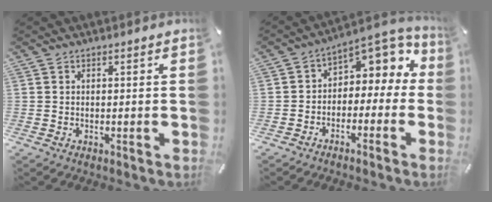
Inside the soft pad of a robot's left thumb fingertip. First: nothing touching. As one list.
[{"total": 5.4, "force": [1.7, 4.4, 2.6], "torque": [-0.046, -0.018, 0.029]}]